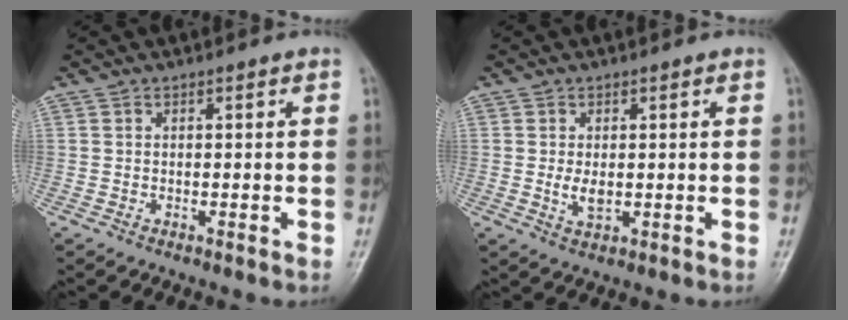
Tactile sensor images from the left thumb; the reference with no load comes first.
{"total": 2.9, "force": [0.2, 1.6, 2.5], "torque": [-0.043, -0.008, 0.009]}